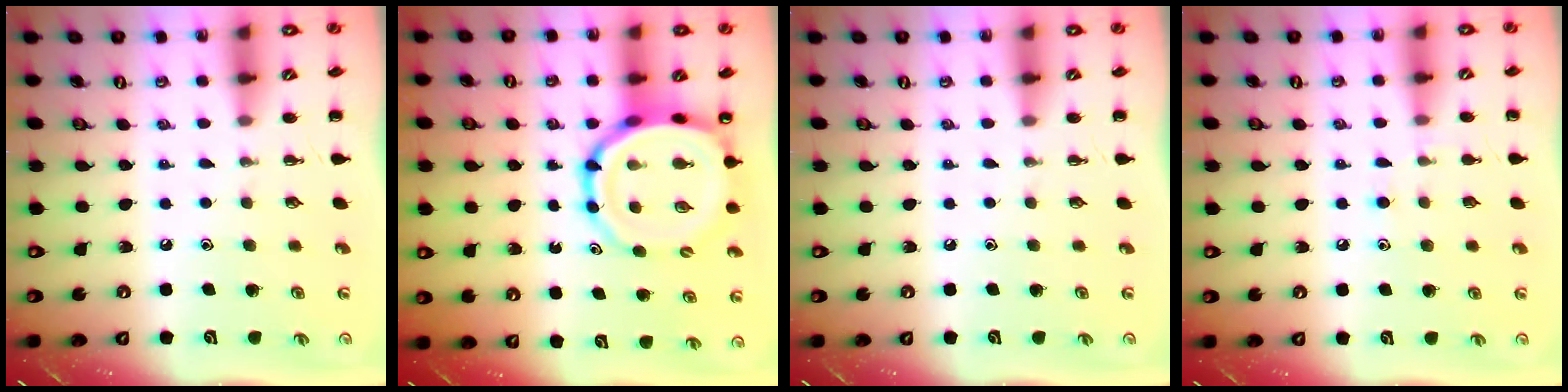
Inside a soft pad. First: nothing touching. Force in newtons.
{"total": 12.8, "press": 12.4, "slide": 3.3}
{"total": 0.0}
{"total": 6.5, "press": 6.1, "slide": 2.3}